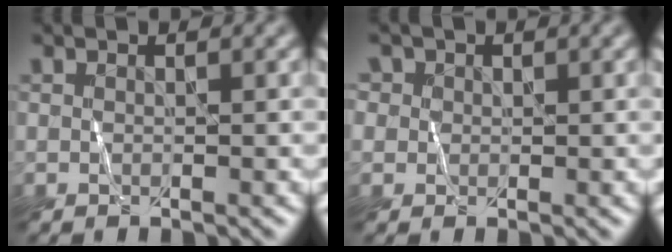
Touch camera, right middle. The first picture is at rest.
{"total": 2.4, "force": [1.3, 2.0, 0.7], "torque": [-0.027, 0.008, 0.016]}